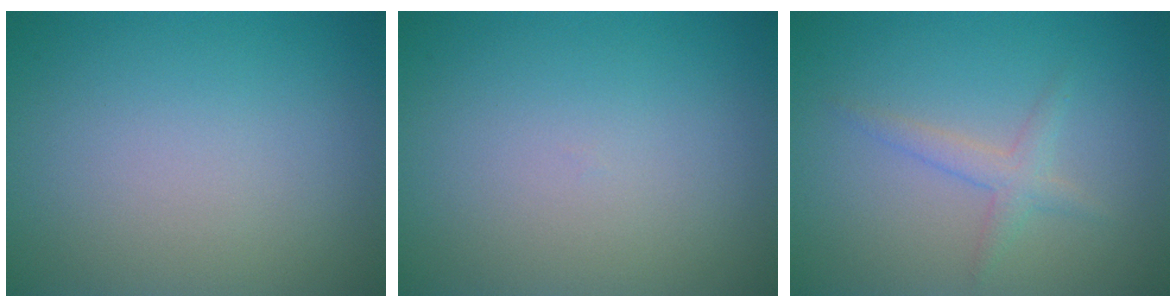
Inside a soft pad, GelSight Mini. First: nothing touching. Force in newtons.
{"total": 0.0}
{"total": 1.8, "press": 1.8, "slide": 0.0}